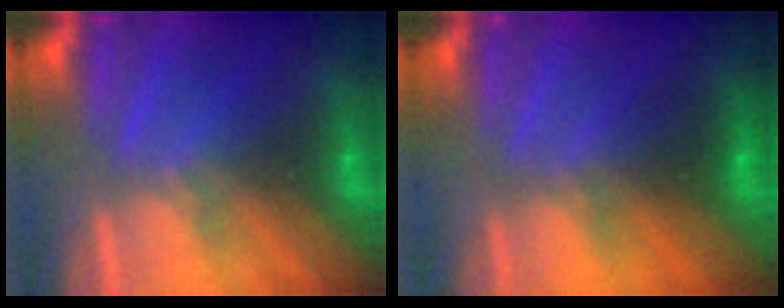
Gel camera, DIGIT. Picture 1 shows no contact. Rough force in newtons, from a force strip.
{"total": 2.7}